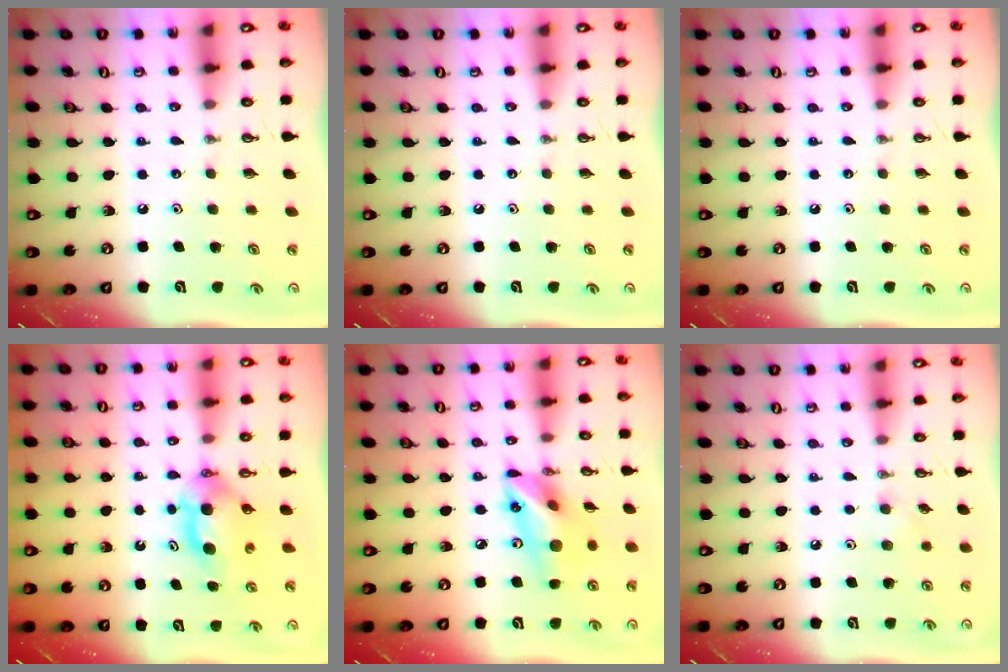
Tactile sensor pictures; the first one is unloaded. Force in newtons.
{"total": 0.0}
{"total": 0.0}
{"total": 6.3, "press": 5.1, "slide": 3.6}
{"total": 16.3, "press": 15.9, "slide": 3.6}
{"total": 5.0, "press": 5.0, "slide": 0.8}